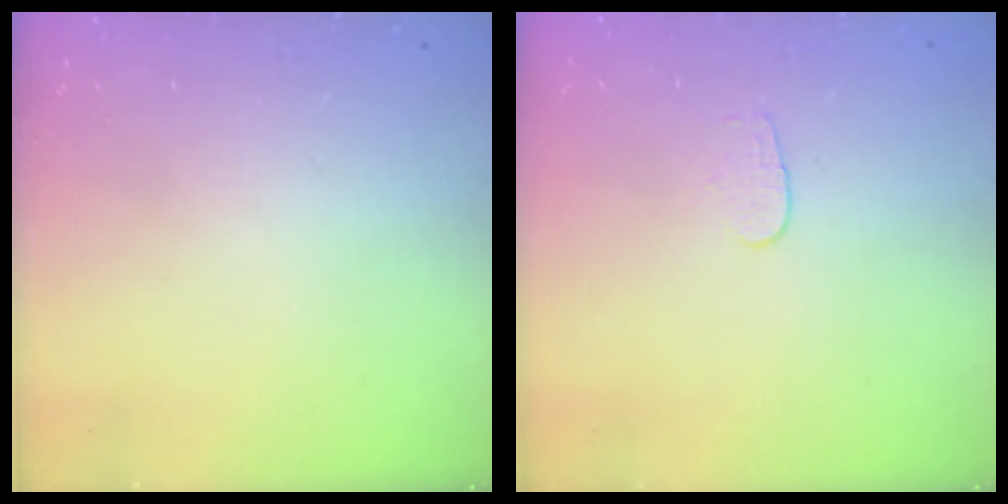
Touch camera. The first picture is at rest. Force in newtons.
{"total": 4.0, "press": 4.0, "slide": 0.3}